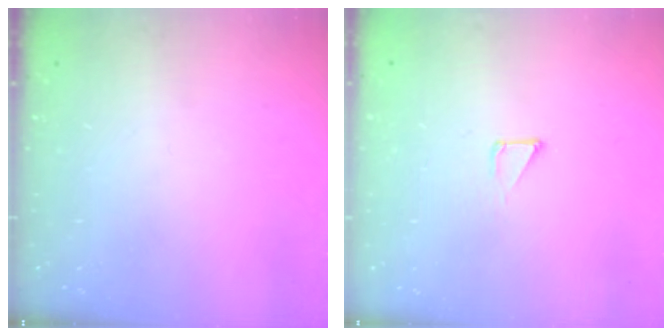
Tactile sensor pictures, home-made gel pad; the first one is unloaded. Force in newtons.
{"total": 1.3, "press": 1.3, "slide": 0.0}